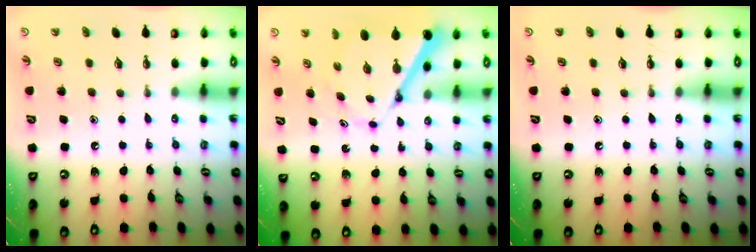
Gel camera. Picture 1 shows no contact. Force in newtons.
{"total": 7.8, "press": 7.8, "slide": 0.7}
{"total": 0.0}